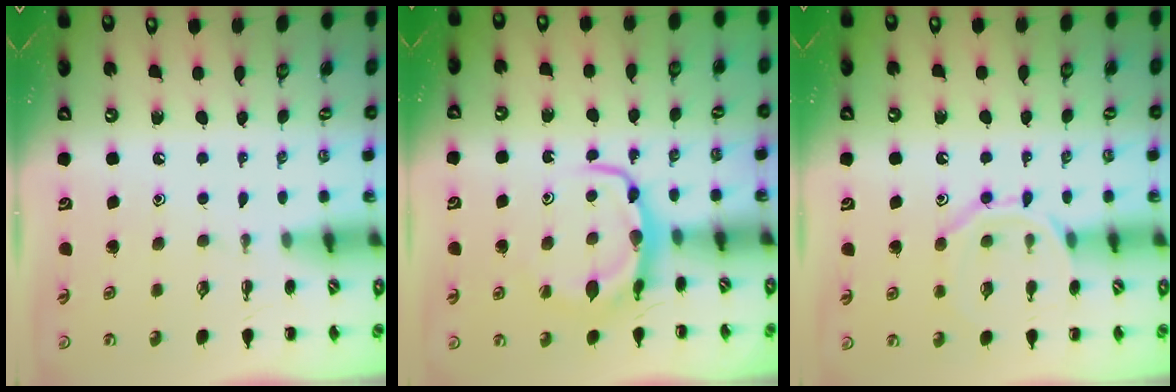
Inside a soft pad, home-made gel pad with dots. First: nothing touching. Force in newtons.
{"total": 6.6, "press": 6.5, "slide": 0.8}
{"total": 10.5, "press": 10.5, "slide": 0.6}